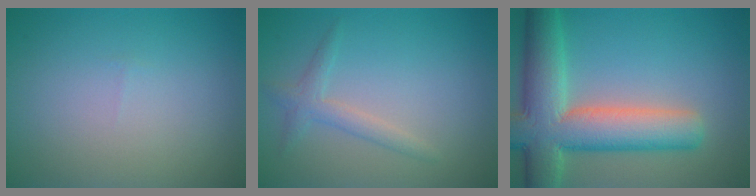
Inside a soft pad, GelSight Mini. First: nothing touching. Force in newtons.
{"total": 1.9, "press": 1.9, "slide": 0.0}
{"total": 10.1, "press": 10.1, "slide": 0.7}